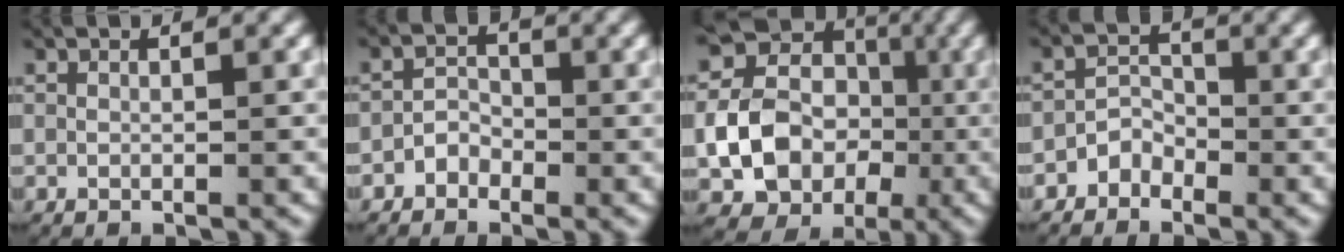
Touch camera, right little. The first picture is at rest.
{"total": 2.1, "force": [-1.1, 1.7, 0.5], "torque": [-0.011, -0.002, -0.025]}
{"total": 12.3, "force": [-2.0, 10.8, 5.5], "torque": [-0.133, -0.047, -0.023]}
{"total": 2.6, "force": [-1.6, 2.0, 0.6], "torque": [-0.016, -0.003, -0.033]}